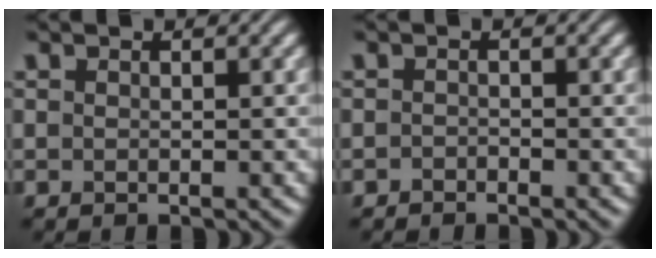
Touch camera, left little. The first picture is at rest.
{"total": 0.6, "force": [-0.6, 0.2, 0.2], "torque": [-0.002, 0.000, -0.011]}